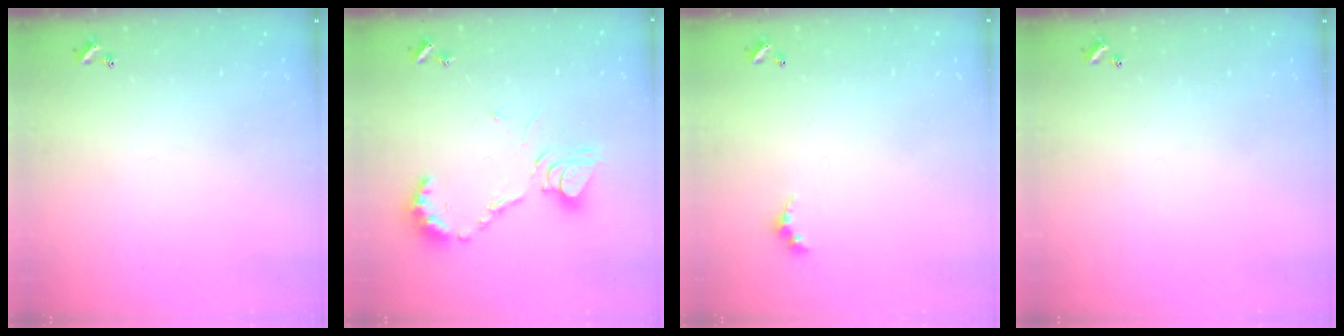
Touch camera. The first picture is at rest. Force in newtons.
{"total": 11.6, "press": 11.6, "slide": 0.7}
{"total": 3.0, "press": 2.9, "slide": 0.5}
{"total": 0.0}